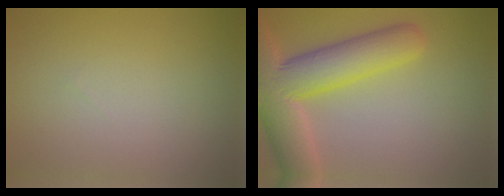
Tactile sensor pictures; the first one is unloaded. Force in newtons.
{"total": 9.6, "press": 9.6, "slide": 0.6}